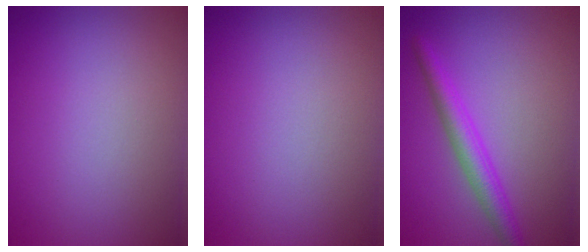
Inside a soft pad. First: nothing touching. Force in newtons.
{"total": 0.0}
{"total": 3.2, "press": 3.2, "slide": 0.2}